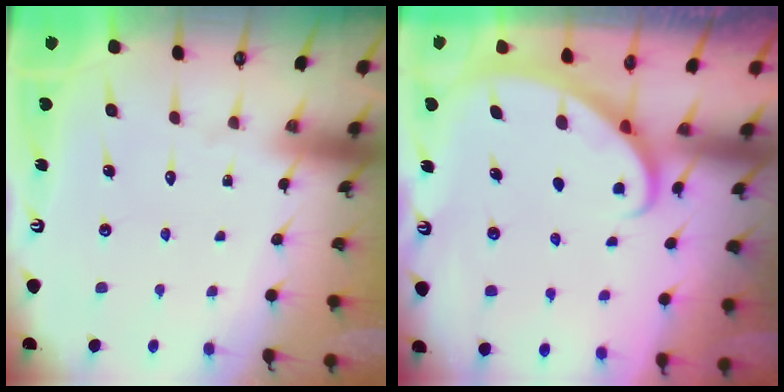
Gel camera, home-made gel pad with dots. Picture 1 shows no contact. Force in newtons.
{"total": 2.7, "press": 2.7, "slide": 0.1}